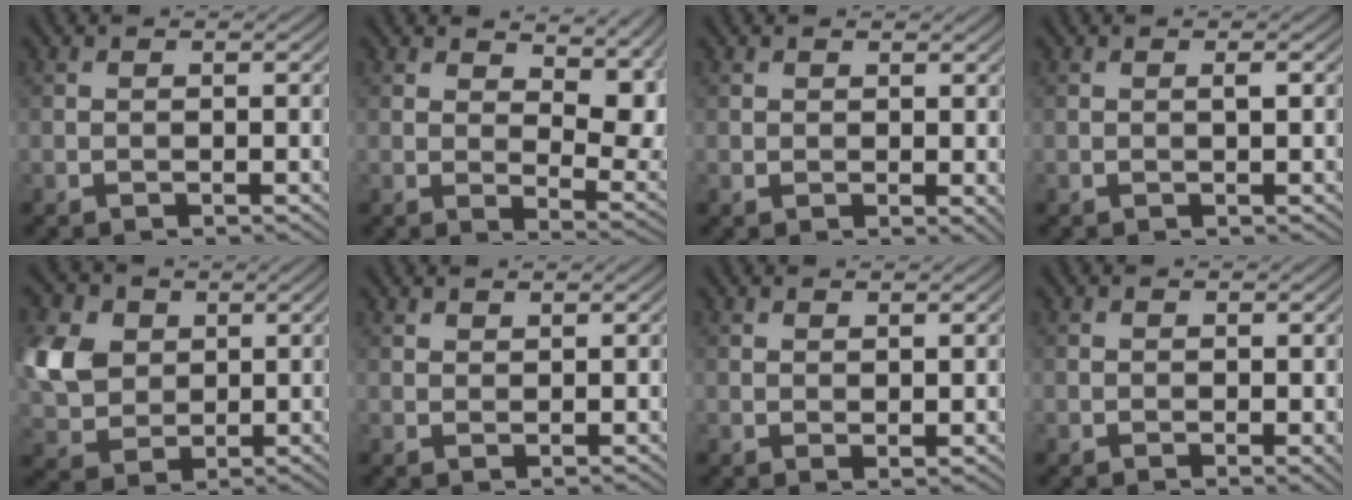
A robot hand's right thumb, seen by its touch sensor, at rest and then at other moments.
{"total": 11.0, "force": [5.7, 4.9, 8.0], "torque": [-0.123, -0.008, 0.096]}
{"total": 1.7, "force": [0.7, 1.0, 1.1], "torque": [-0.019, -0.007, 0.016]}
{"total": 0.7, "force": [0.2, 0.0, 0.7], "torque": [-0.012, 0.002, 0.002]}
{"total": 8.7, "force": [2.4, 6.8, 4.9], "torque": [-0.153, 0.009, 0.046]}
{"total": 1.1, "force": [1.0, 0.2, 0.3], "torque": [-0.012, 0.000, 0.024]}
{"total": 1.3, "force": [1.1, 0.2, 0.7], "torque": [-0.018, -0.003, 0.023]}
{"total": 0.9, "force": [0.5, 0.2, 0.7], "torque": [-0.009, -0.002, 0.010]}